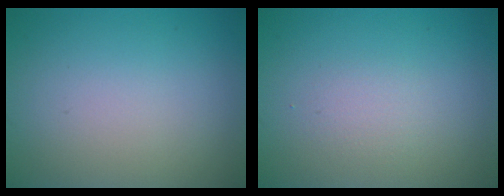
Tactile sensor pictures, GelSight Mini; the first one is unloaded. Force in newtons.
{"total": 1.2, "press": 1.2, "slide": 0.1}